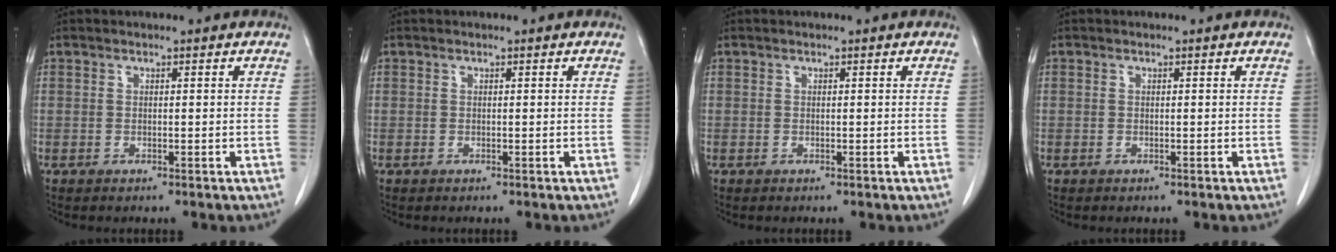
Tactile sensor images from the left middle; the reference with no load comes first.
{"total": 0.0}
{"total": 0.0}
{"total": 0.0}